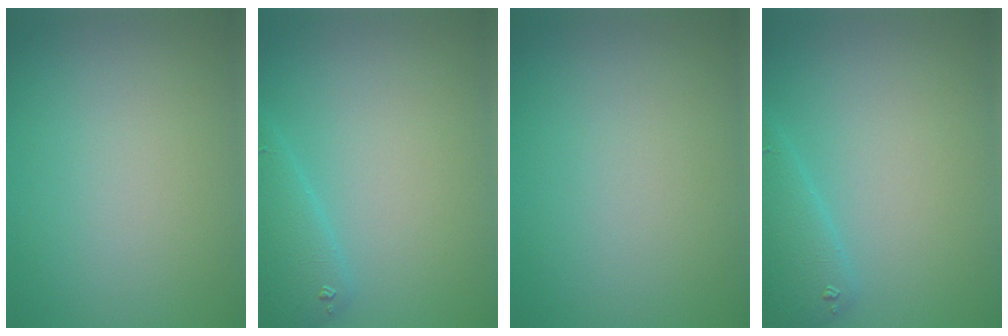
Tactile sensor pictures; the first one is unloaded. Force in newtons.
{"total": 2.9, "press": 2.9, "slide": 0.2}
{"total": 0.0}
{"total": 2.9, "press": 2.9, "slide": 0.2}